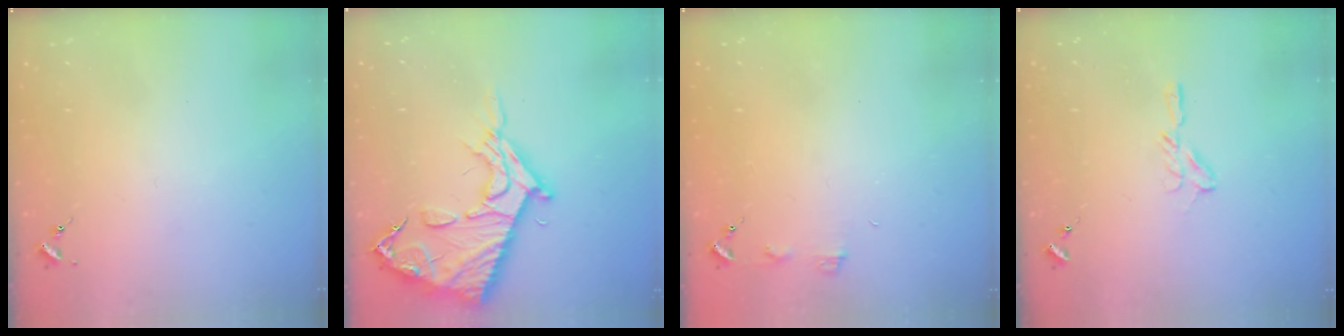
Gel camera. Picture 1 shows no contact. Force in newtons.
{"total": 17.0, "press": 16.9, "slide": 1.7}
{"total": 3.3, "press": 3.3, "slide": 0.4}
{"total": 5.3, "press": 5.2, "slide": 0.6}